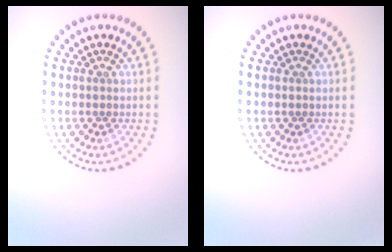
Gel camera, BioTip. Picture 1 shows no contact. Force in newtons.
{"total": 0.0}